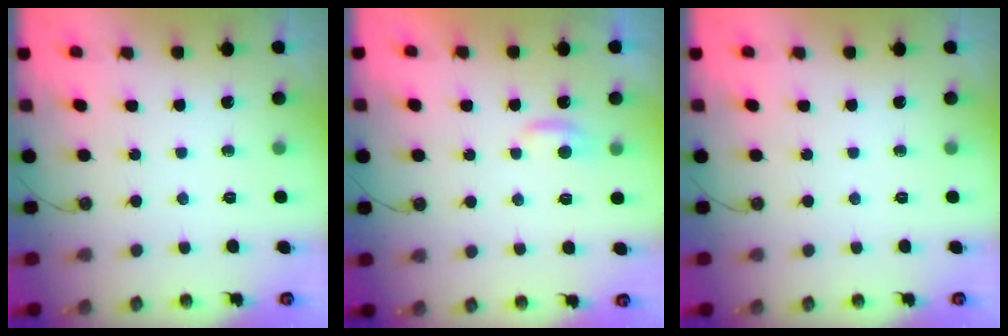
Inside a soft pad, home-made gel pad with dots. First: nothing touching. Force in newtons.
{"total": 1.3, "press": 1.1, "slide": 0.6}
{"total": 0.0}